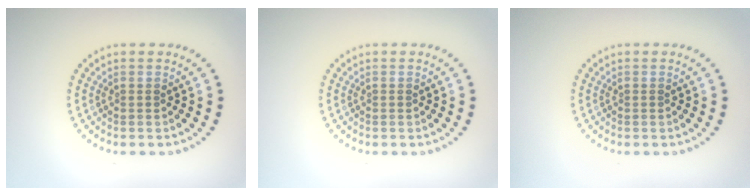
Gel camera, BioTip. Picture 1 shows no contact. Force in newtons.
{"total": 0.0}
{"total": 0.0}